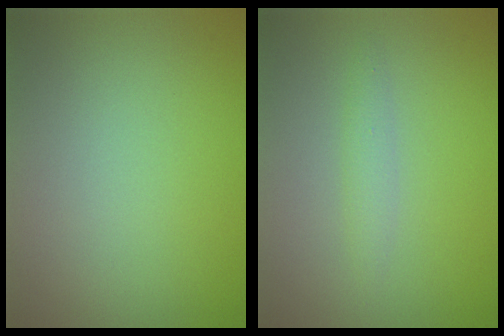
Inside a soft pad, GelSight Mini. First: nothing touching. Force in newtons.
{"total": 1.2, "press": 1.2, "slide": 0.0}